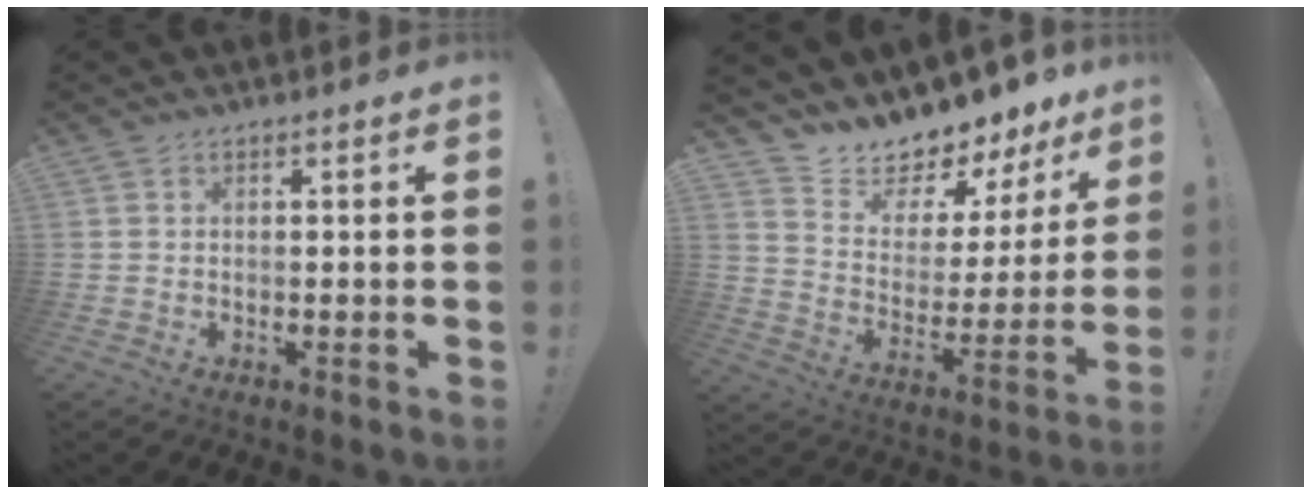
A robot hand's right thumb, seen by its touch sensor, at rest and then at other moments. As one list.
[{"total": 10.1, "force": [9.7, 2.7, 1.1], "torque": [-0.026, -0.106, 0.167]}]